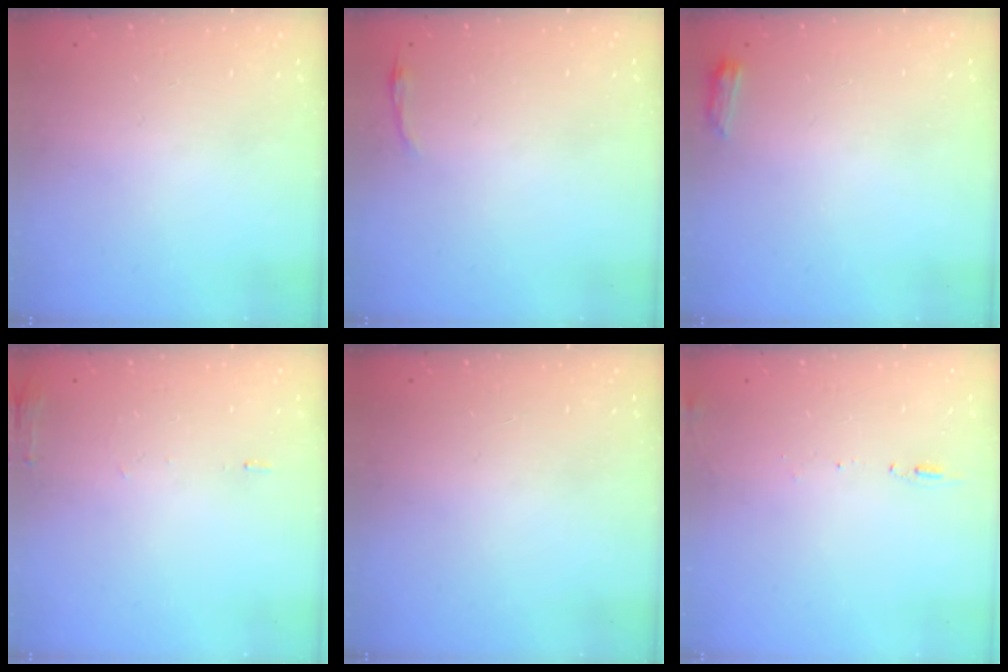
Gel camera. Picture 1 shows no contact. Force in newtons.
{"total": 2.8, "press": 2.8, "slide": 0.6}
{"total": 3.3, "press": 3.2, "slide": 0.5}
{"total": 5.9, "press": 5.7, "slide": 1.6}
{"total": 0.0}
{"total": 5.6, "press": 5.3, "slide": 1.7}